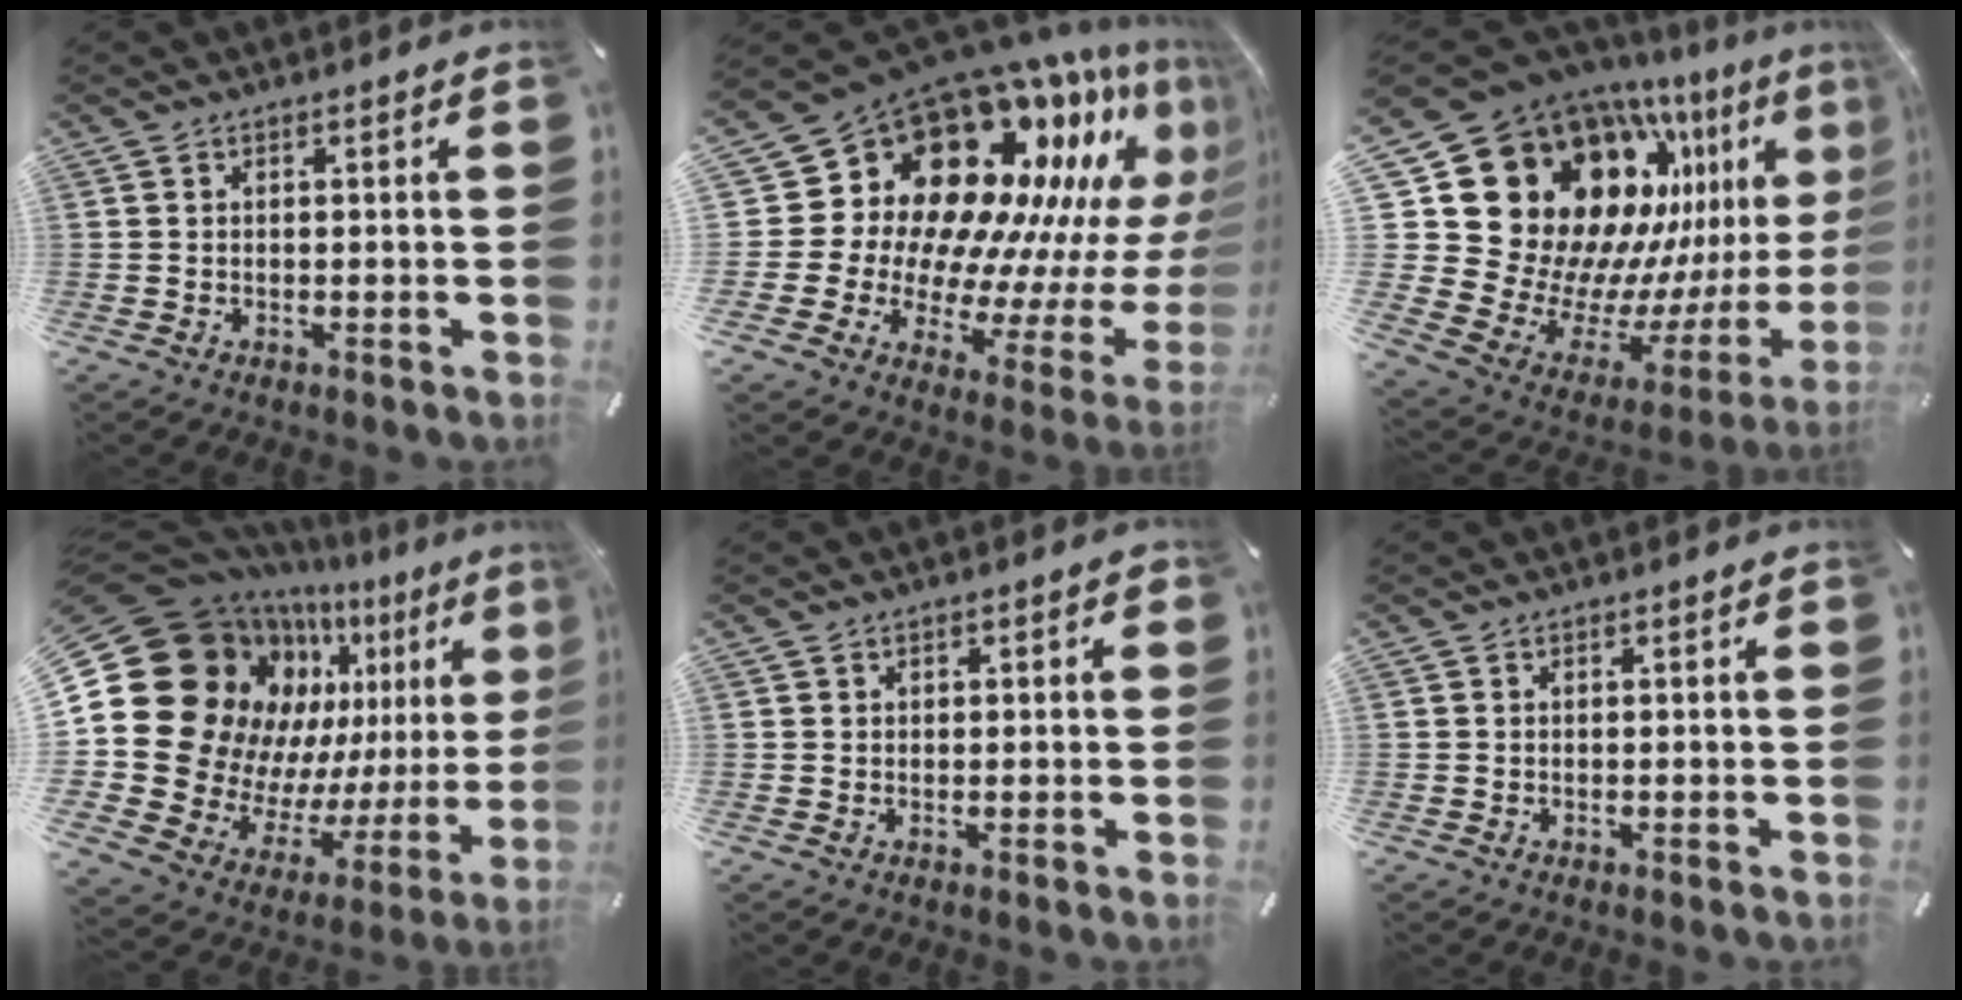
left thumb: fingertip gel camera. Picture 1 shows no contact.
{"total": 24.6, "force": [12.9, 16.0, 13.5], "torque": [-0.189, -0.178, 0.258]}
{"total": 25.9, "force": [11.4, 19.3, 13.1], "torque": [-0.187, -0.164, 0.261]}
{"total": 21.3, "force": [8.0, 16.5, 10.7], "torque": [-0.151, -0.115, 0.188]}
{"total": 0.9, "force": [0.3, 0.9, 0.2], "torque": [0.005, 0.003, 0.002]}
{"total": 0.0}